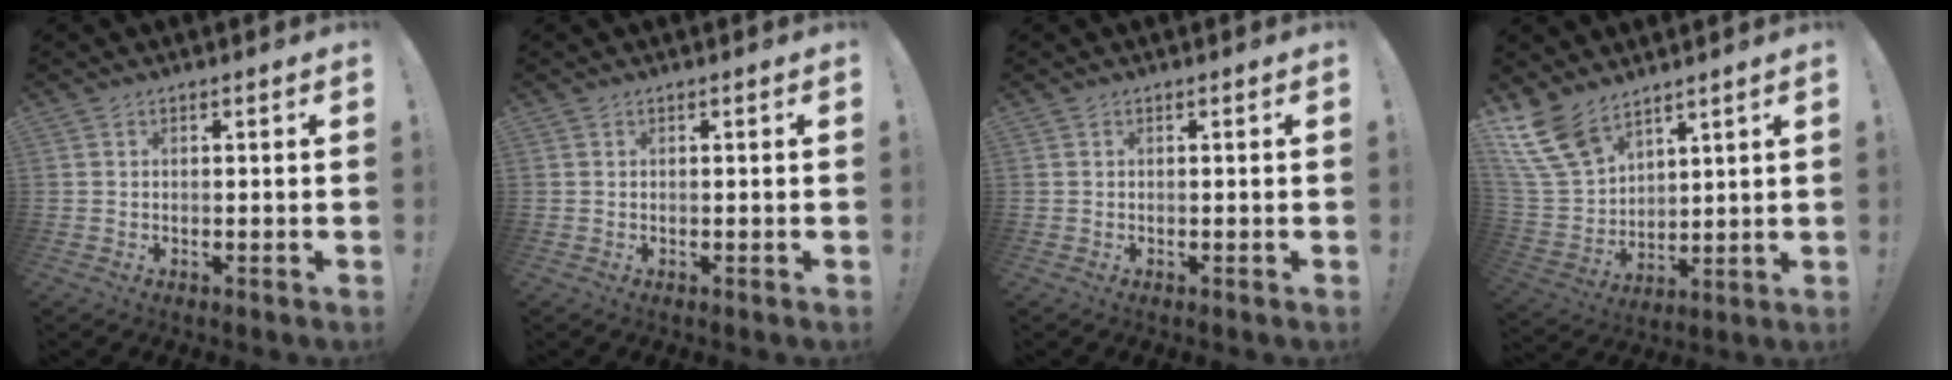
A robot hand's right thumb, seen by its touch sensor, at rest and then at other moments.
{"total": 0.0}
{"total": 0.0}
{"total": 14.2, "force": [10.5, 7.3, 6.1], "torque": [-0.133, -0.064, 0.207]}